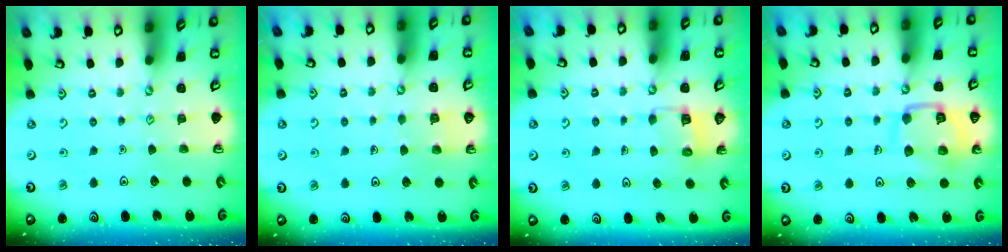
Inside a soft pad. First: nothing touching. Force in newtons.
{"total": 2.8, "press": 2.8, "slide": 0.3}
{"total": 3.6, "press": 3.6, "slide": 0.1}
{"total": 13.2, "press": 13.1, "slide": 1.4}